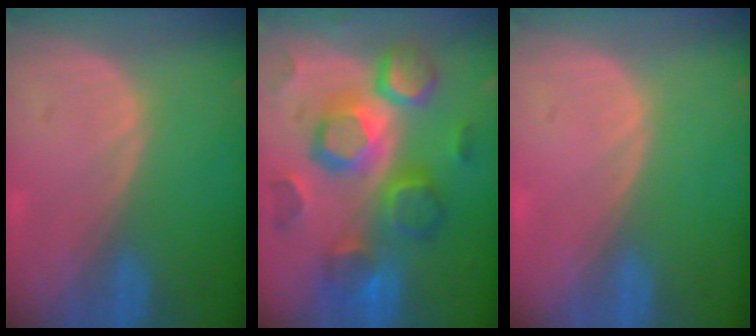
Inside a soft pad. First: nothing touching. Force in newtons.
{"total": 12.3, "press": 12.2, "slide": 1.2}
{"total": 0.6, "press": 0.0, "slide": 0.6}